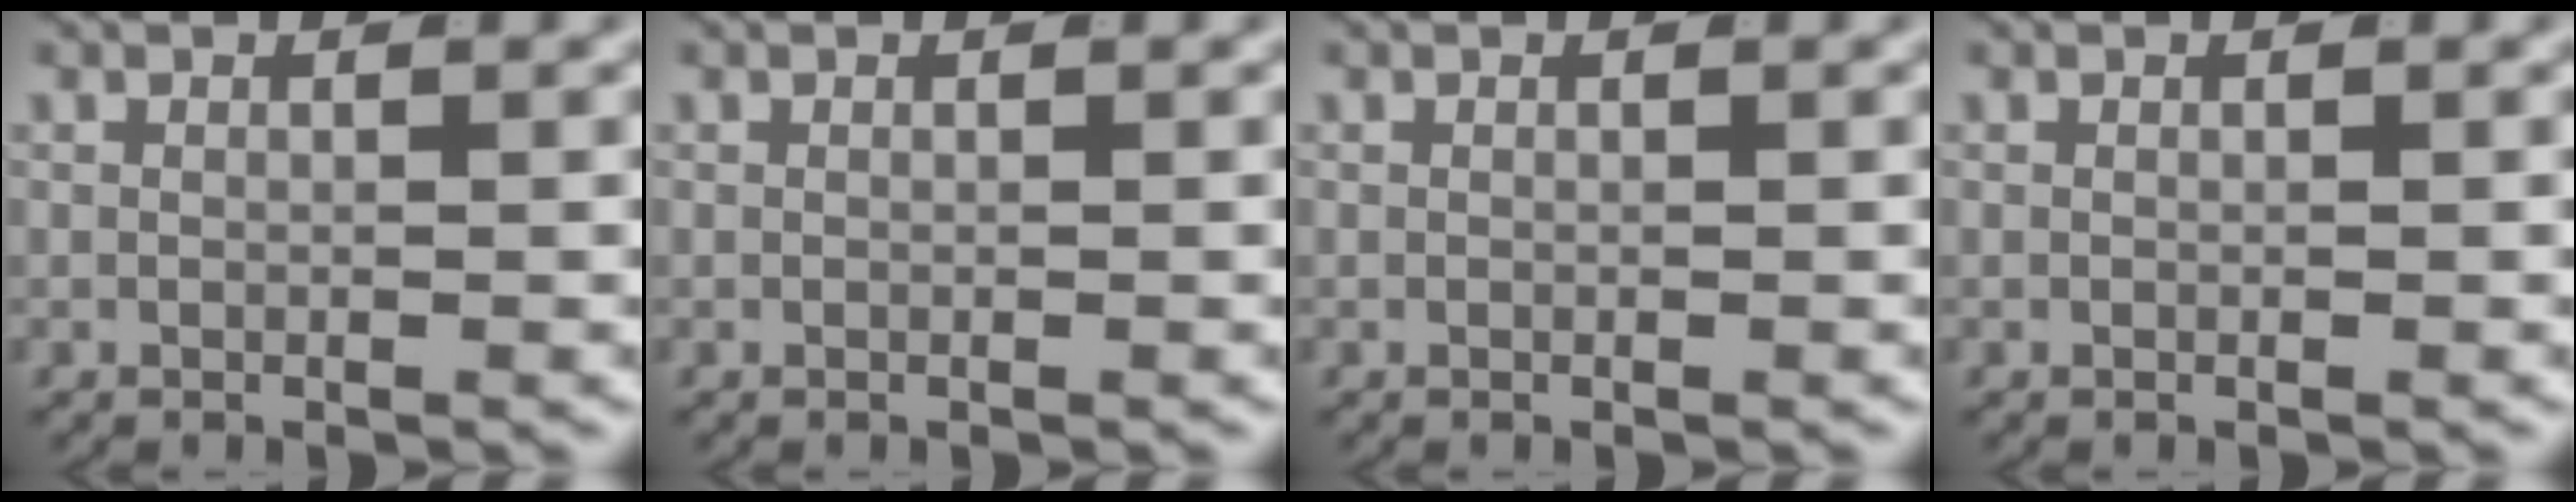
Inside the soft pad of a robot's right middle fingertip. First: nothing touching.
{"total": 0.0}
{"total": 0.0}
{"total": 0.0}